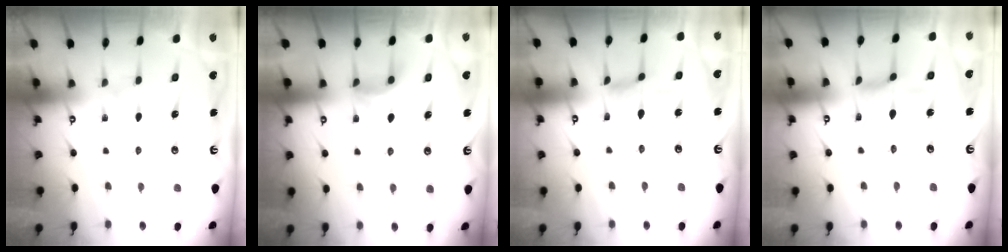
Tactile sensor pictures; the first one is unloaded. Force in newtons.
{"total": 4.9, "press": 4.9, "slide": 0.4}
{"total": 1.0, "press": 0.9, "slide": 0.3}
{"total": 1.2, "press": 1.2, "slide": 0.2}